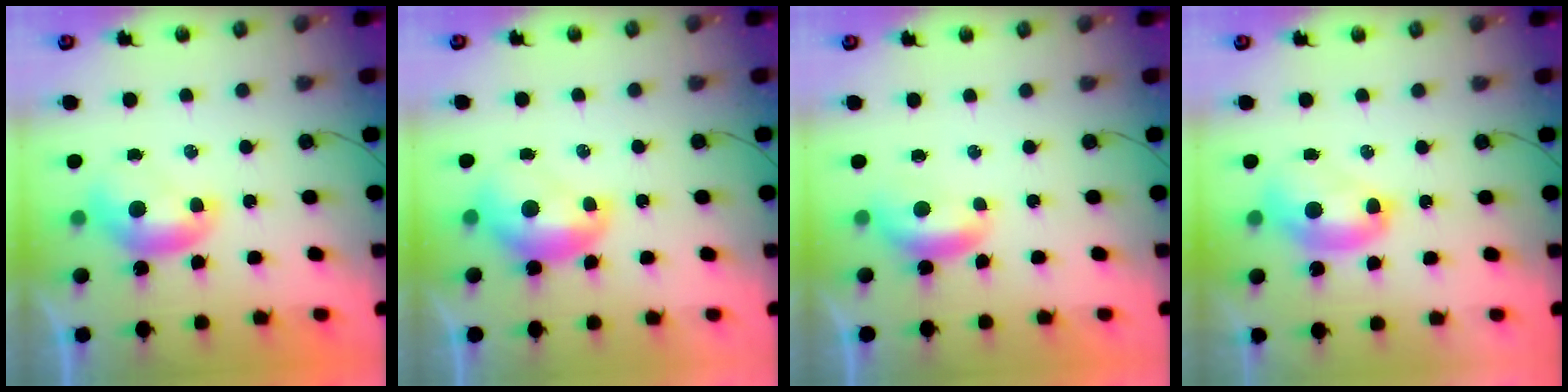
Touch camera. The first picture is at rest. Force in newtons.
{"total": 2.1, "press": 2.0, "slide": 0.3}
{"total": 0.9, "press": 0.8, "slide": 0.5}
{"total": 2.8, "press": 2.8, "slide": 0.1}